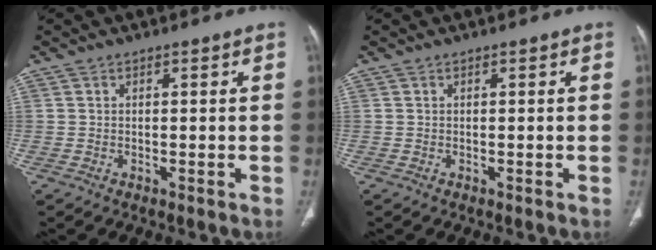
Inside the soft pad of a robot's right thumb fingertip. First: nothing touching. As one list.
[{"total": 0.0}]